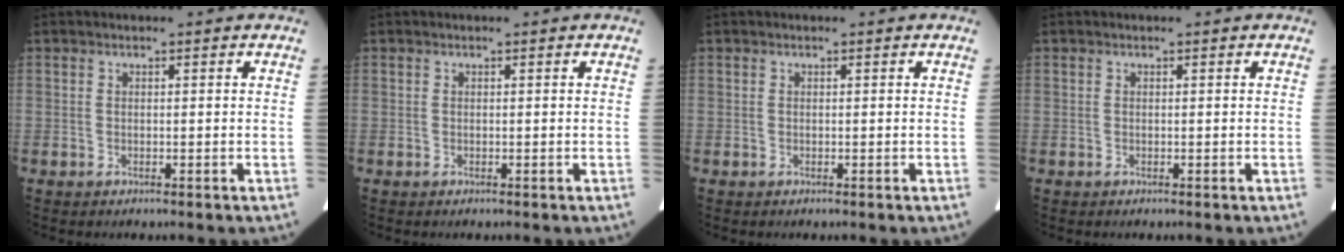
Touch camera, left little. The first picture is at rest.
{"total": 0.0}
{"total": 0.0}
{"total": 0.0}